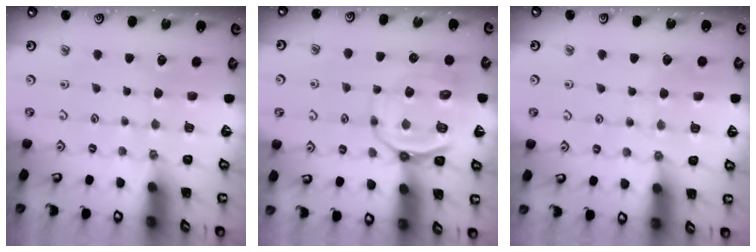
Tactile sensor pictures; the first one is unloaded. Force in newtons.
{"total": 12.5, "press": 12.2, "slide": 2.5}
{"total": 4.7, "press": 4.7, "slide": 0.6}